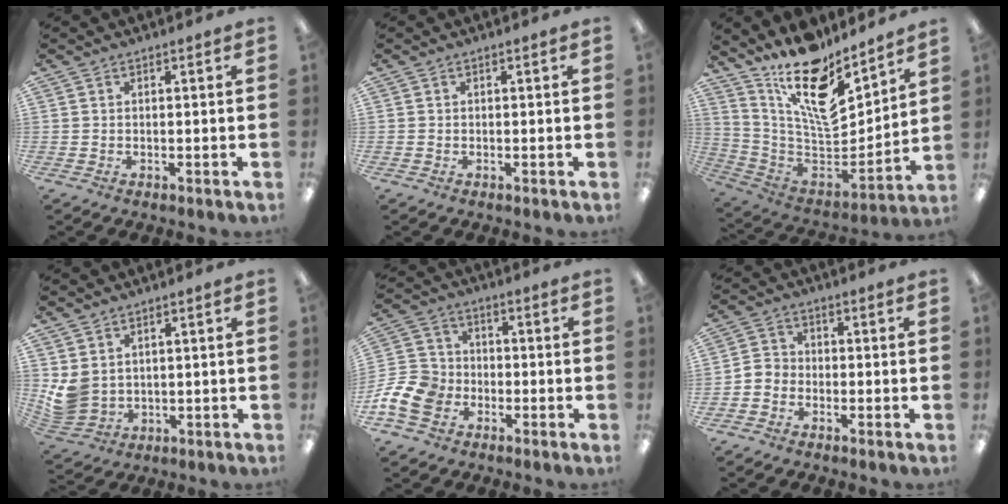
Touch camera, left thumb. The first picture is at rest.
{"total": 0.0}
{"total": 18.2, "force": [12.8, 7.0, 10.9], "torque": [-0.190, -0.106, 0.224]}
{"total": 5.3, "force": [2.2, 4.1, 2.4], "torque": [-0.059, -0.018, 0.042]}
{"total": 11.0, "force": [-4.6, 8.8, 4.9], "torque": [-0.126, 0.035, -0.081]}
{"total": 3.2, "force": [-2.3, 2.1, 0.4], "torque": [-0.007, 0.011, -0.044]}